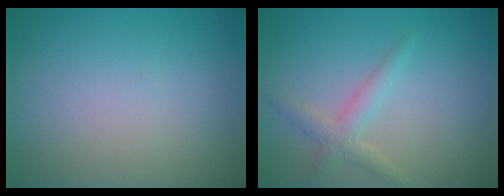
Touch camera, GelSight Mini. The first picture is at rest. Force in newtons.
{"total": 2.2, "press": 2.2, "slide": 0.1}